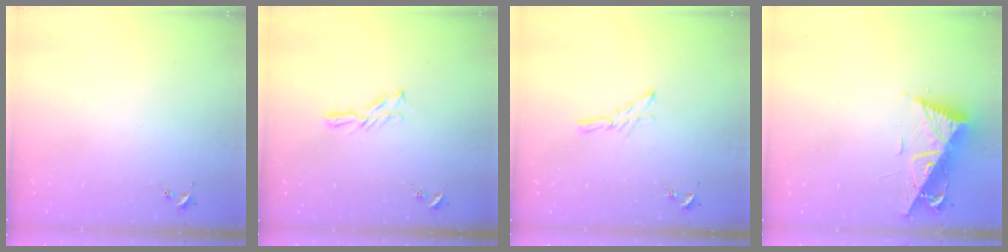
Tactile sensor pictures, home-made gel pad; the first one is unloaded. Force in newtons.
{"total": 5.1, "press": 5.1, "slide": 0.5}
{"total": 5.8, "press": 5.7, "slide": 0.6}
{"total": 11.7, "press": 11.6, "slide": 0.9}